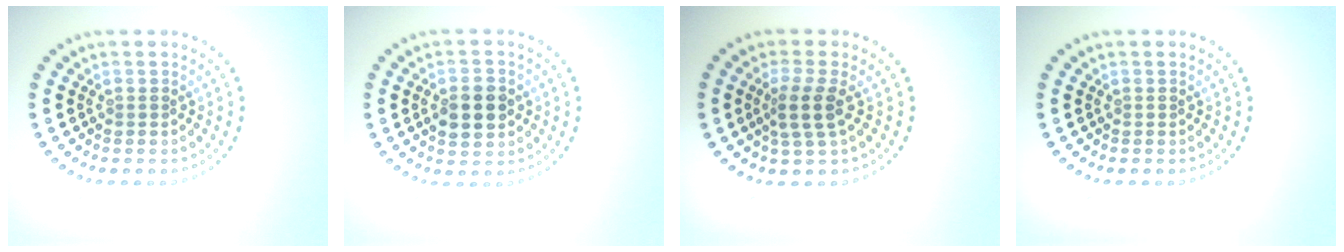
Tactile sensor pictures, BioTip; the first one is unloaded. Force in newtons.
{"total": 3.8, "press": 3.8, "slide": 0.1}
{"total": 2.5, "press": 2.0, "slide": 1.5}
{"total": 0.0}